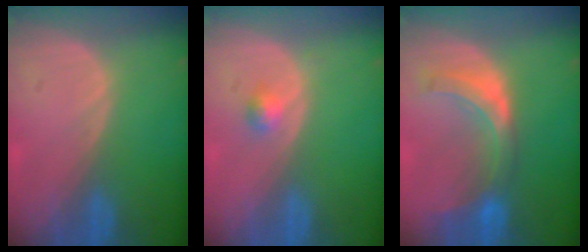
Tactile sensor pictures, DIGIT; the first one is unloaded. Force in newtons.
{"total": 1.8, "press": 1.6, "slide": 0.9}
{"total": 7.5, "press": 6.8, "slide": 3.0}